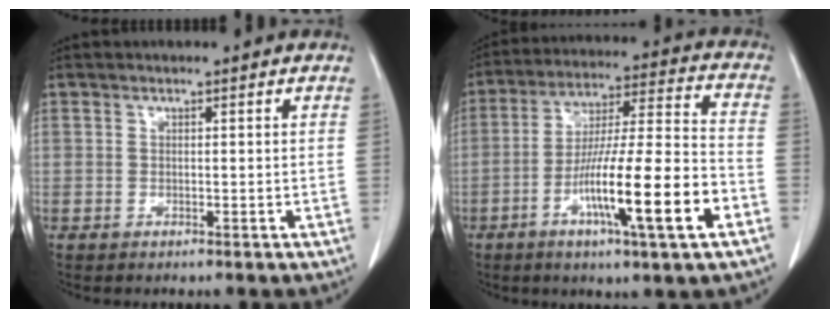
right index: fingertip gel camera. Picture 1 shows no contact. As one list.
[{"total": 17.4, "force": [-6.8, 0.6, 16.0], "torque": [-0.277, -0.008, -0.114]}]